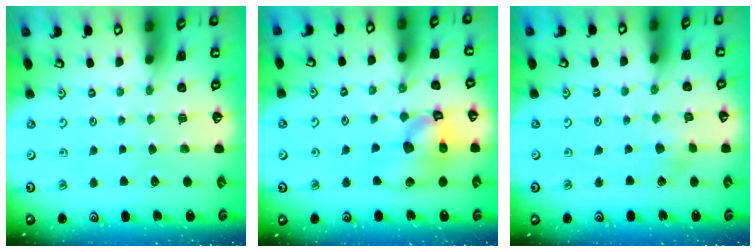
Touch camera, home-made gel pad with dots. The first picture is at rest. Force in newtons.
{"total": 16.8, "press": 16.6, "slide": 2.5}
{"total": 2.3, "press": 2.3, "slide": 0.1}